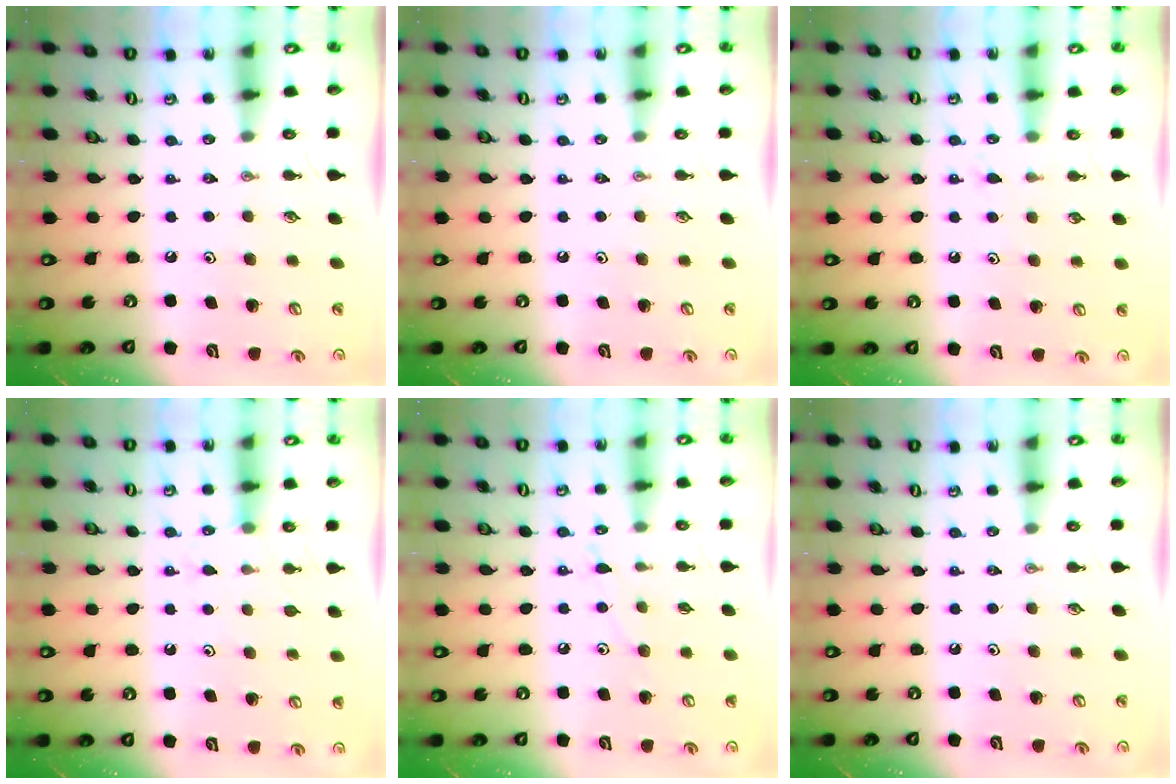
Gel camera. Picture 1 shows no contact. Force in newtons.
{"total": 0.0}
{"total": 5.5, "press": 5.5, "slide": 0.6}
{"total": 5.9, "press": 5.8, "slide": 0.7}
{"total": 6.0, "press": 6.0, "slide": 0.2}
{"total": 0.0}